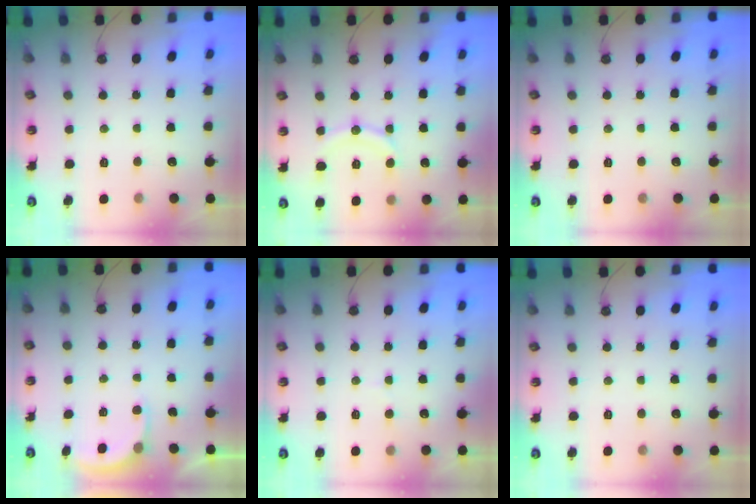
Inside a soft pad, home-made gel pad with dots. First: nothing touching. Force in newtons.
{"total": 10.1, "press": 10.1, "slide": 0.7}
{"total": 0.0}
{"total": 2.7, "press": 2.7, "slide": 0.2}
{"total": 3.8, "press": 3.8, "slide": 0.4}
{"total": 0.0}